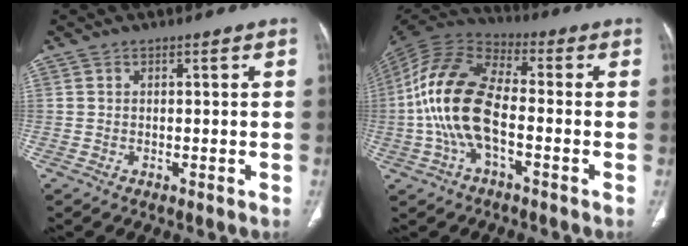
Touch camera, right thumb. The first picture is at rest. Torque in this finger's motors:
{"motor_torque": [0.16, 1.41, 2.17, -0.59, 0.67]}